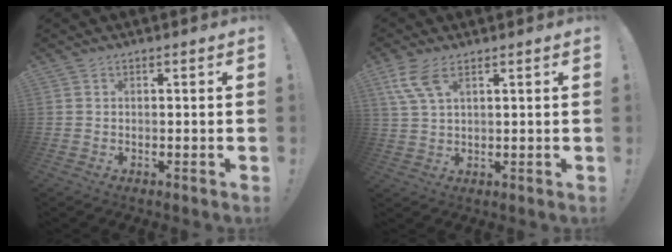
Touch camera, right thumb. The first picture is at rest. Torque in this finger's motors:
{"motor_torque": [0.03, 0.04, 0.19, -0.13, 0.09]}